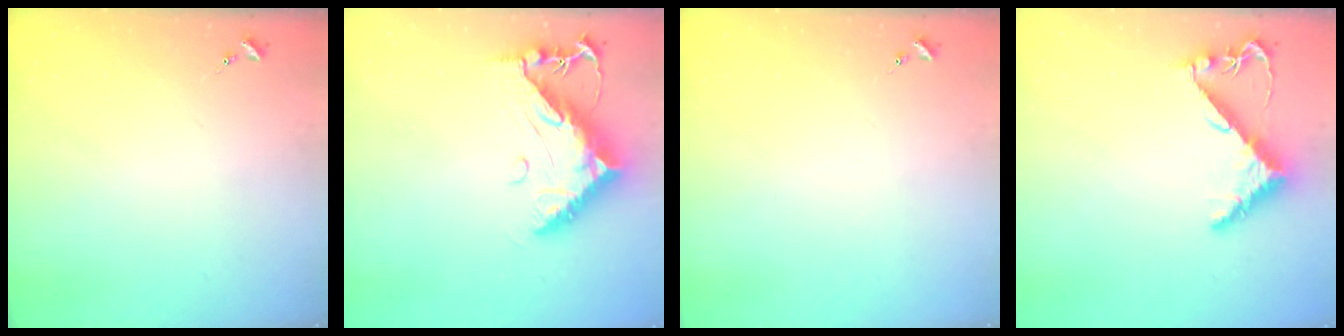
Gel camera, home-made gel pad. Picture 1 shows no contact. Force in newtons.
{"total": 14.4, "press": 14.3, "slide": 1.4}
{"total": 0.0}
{"total": 7.9, "press": 7.9, "slide": 0.8}